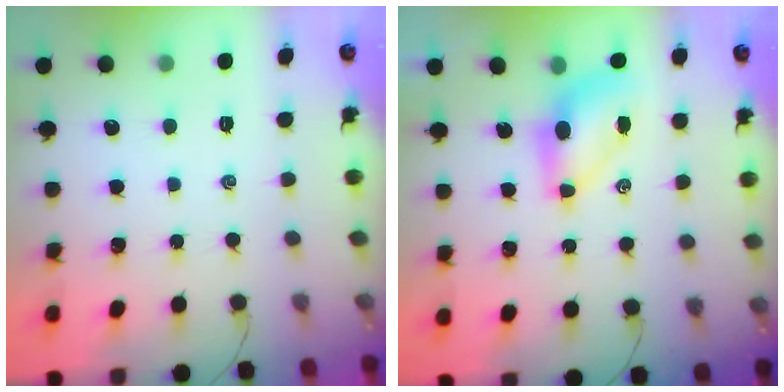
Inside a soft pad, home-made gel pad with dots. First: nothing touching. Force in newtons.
{"total": 6.9, "press": 6.8, "slide": 0.8}